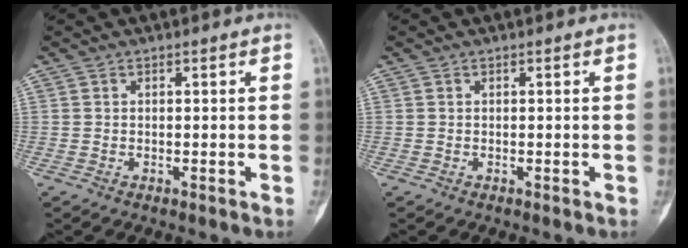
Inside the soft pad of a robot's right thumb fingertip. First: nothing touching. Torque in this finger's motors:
{"motor_torque": [-0.12, 0.25, 0.20, -0.29, 0.09]}